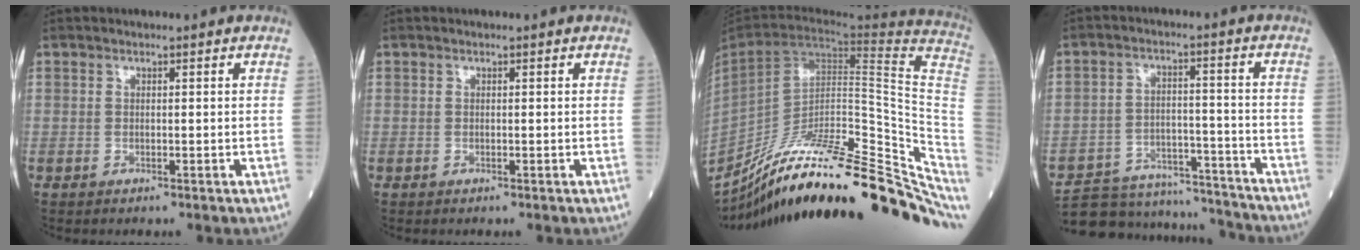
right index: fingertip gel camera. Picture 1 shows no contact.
{"total": 0.0}
{"total": 34.3, "force": [-25.5, 6.9, 21.9], "torque": [-0.244, -0.023, -0.371]}
{"total": 16.1, "force": [-15.5, 3.8, 2.4], "torque": [-0.039, 0.034, -0.221]}